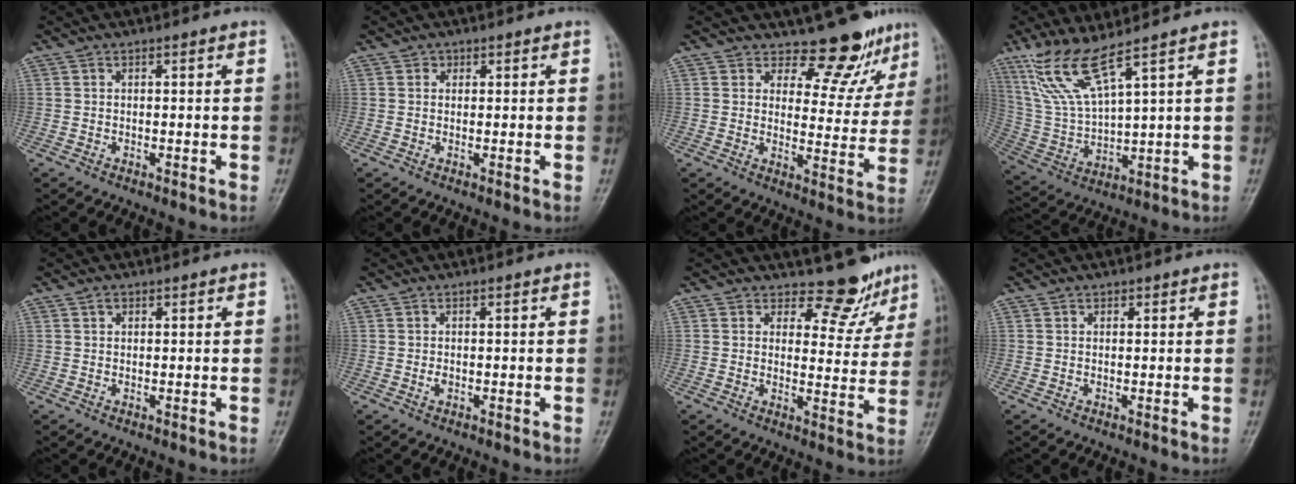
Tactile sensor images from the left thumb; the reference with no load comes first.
{"total": 0.8, "force": [0.3, 0.7, -0.1], "torque": [0.013, -0.001, 0.003]}
{"total": 9.2, "force": [8.0, 4.0, 2.0], "torque": [0.011, -0.075, 0.100]}
{"total": 10.2, "force": [7.3, 1.1, 7.0], "torque": [-0.152, -0.042, 0.169]}
{"total": 0.8, "force": [0.5, 0.7, 0.2], "torque": [0.002, -0.002, 0.009]}
{"total": 0.8, "force": [-0.2, 0.5, 0.5], "torque": [-0.007, 0.000, -0.003]}
{"total": 7.2, "force": [6.3, 3.4, 0.7], "torque": [0.022, -0.058, 0.077]}
{"total": 0.6, "force": [0.4, 0.4, 0.0], "torque": [0.007, -0.003, 0.004]}